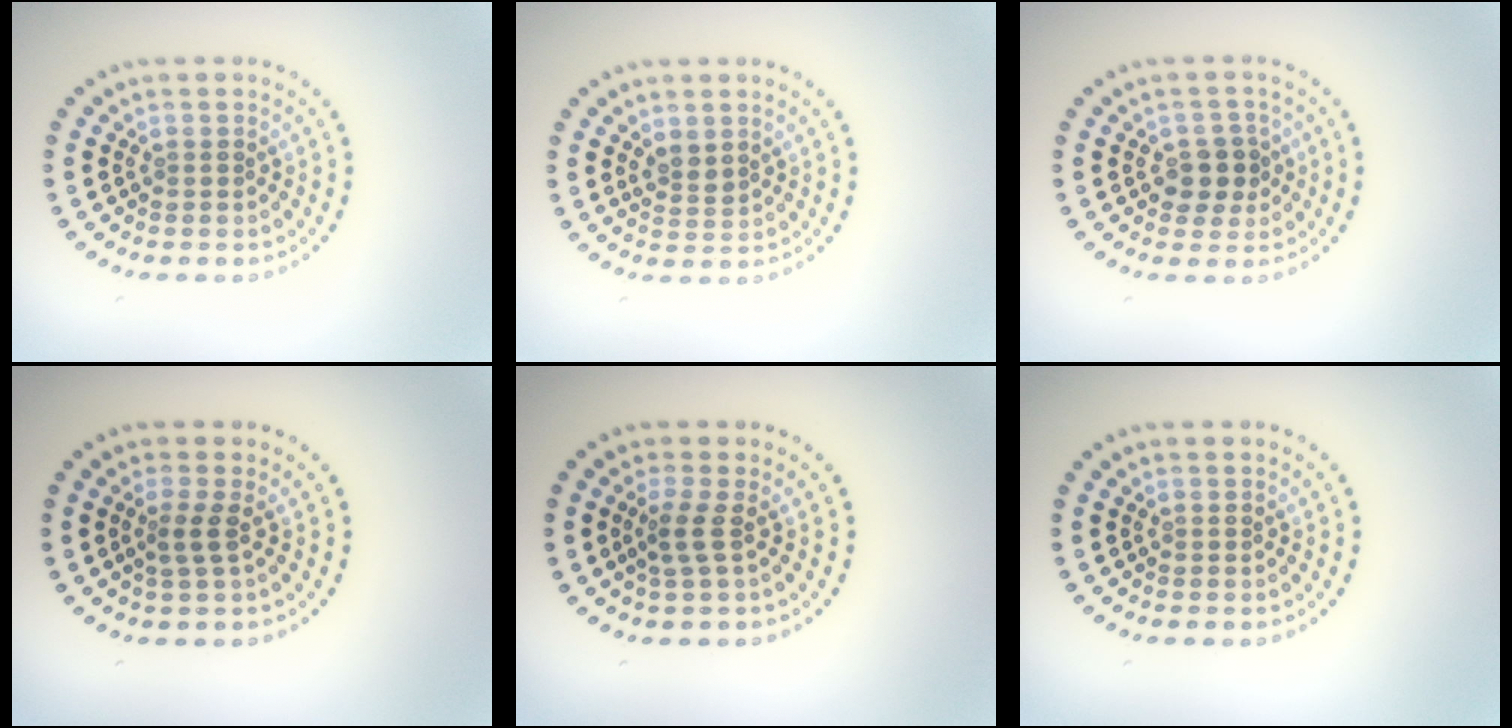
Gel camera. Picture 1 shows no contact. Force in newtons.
{"total": 1.5, "press": 1.3, "slide": 0.7}
{"total": 2.6, "press": 2.5, "slide": 0.9}
{"total": 1.7, "press": 1.1, "slide": 1.3}
{"total": 1.8, "press": 1.1, "slide": 1.4}
{"total": 0.0}